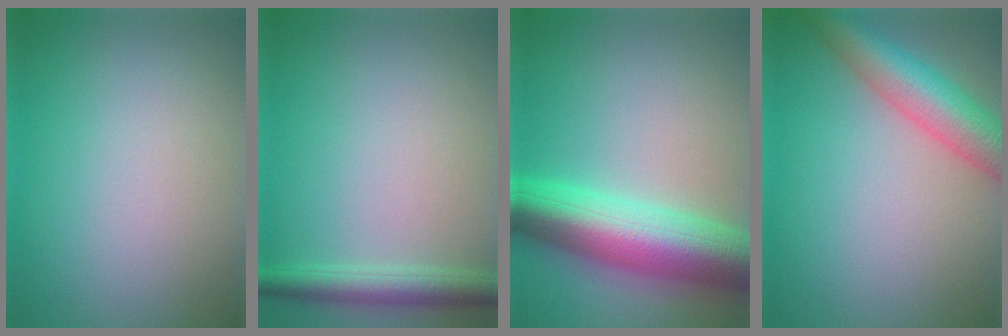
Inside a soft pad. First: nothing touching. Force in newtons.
{"total": 3.1, "press": 3.1, "slide": 0.2}
{"total": 10.4, "press": 10.4, "slide": 0.1}
{"total": 7.2, "press": 7.2, "slide": 0.4}